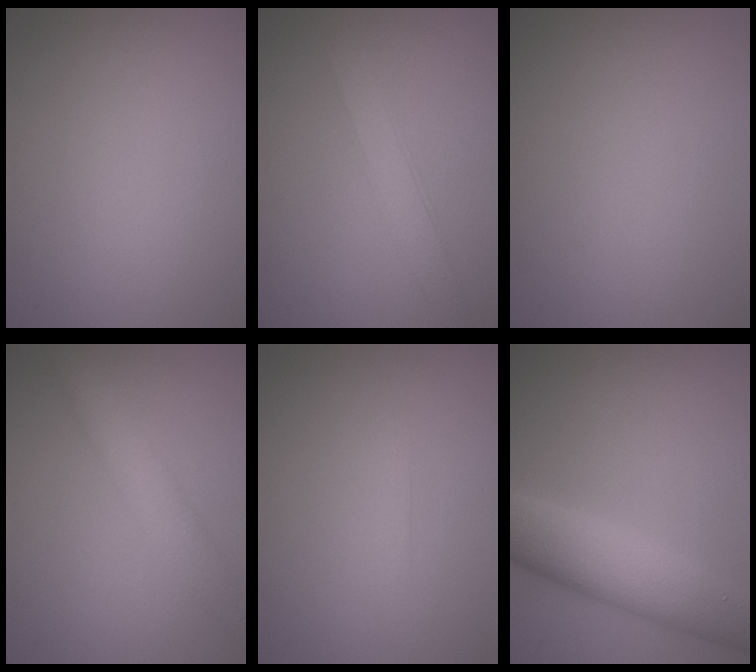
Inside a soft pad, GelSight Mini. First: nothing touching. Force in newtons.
{"total": 2.4, "press": 2.4, "slide": 0.0}
{"total": 0.0}
{"total": 3.5, "press": 3.5, "slide": 0.3}
{"total": 0.7, "press": 0.7, "slide": 0.0}
{"total": 7.1, "press": 7.1, "slide": 0.3}